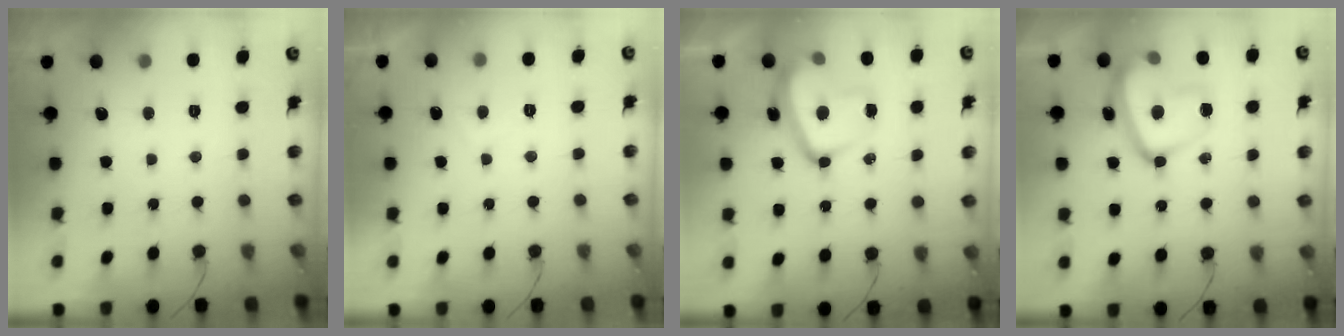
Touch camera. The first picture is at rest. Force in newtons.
{"total": 1.6, "press": 1.5, "slide": 0.6}
{"total": 16.9, "press": 16.9, "slide": 1.5}
{"total": 17.6, "press": 17.6, "slide": 1.6}